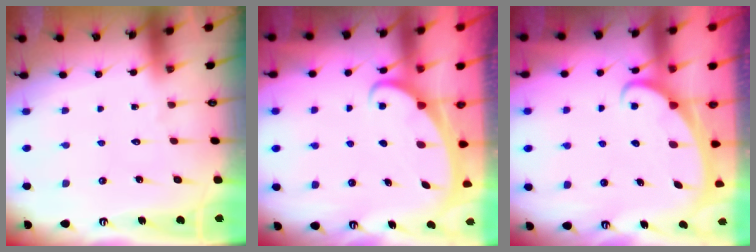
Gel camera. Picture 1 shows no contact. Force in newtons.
{"total": 2.4, "press": 2.4, "slide": 0.3}
{"total": 2.4, "press": 2.3, "slide": 0.3}